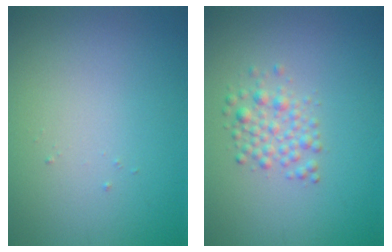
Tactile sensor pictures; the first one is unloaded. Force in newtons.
{"total": 2.3, "press": 2.3, "slide": 0.0}